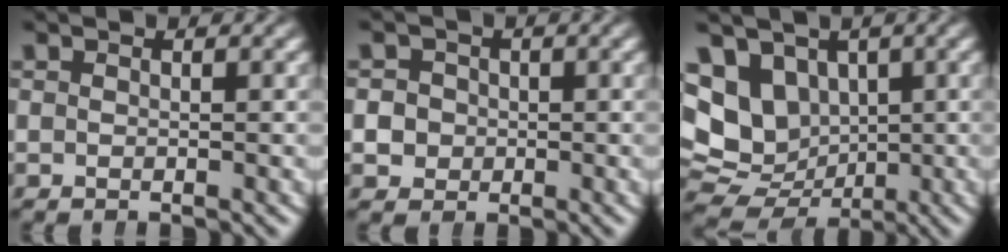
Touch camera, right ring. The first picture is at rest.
{"total": 3.5, "force": [-0.4, 3.4, 0.8], "torque": [-0.023, -0.009, -0.003]}
{"total": 11.0, "force": [-0.3, 9.8, 4.9], "torque": [-0.118, -0.044, 0.010]}